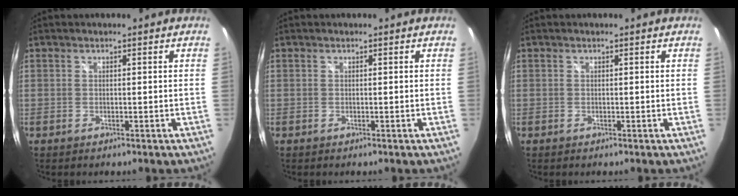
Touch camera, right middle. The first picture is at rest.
{"total": 0.0}
{"total": 0.0}